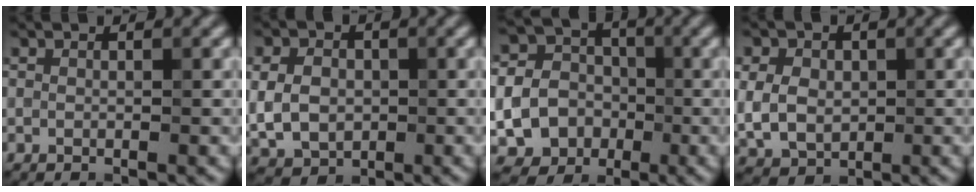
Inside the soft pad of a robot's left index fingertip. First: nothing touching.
{"total": 6.0, "force": [-0.1, 4.6, 3.8], "torque": [-0.077, 0.009, -0.017]}
{"total": 17.0, "force": [-3.7, 15.5, 5.7], "torque": [-0.173, -0.011, -0.085]}
{"total": 7.6, "force": [1.1, 6.0, 4.5], "torque": [-0.078, 0.031, -0.002]}